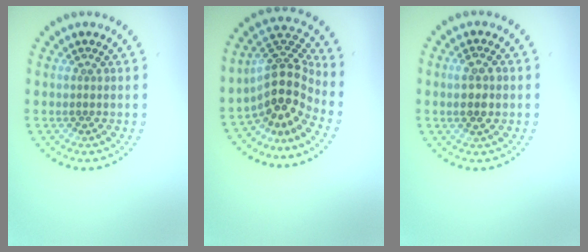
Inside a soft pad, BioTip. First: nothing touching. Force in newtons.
{"total": 4.7, "press": 3.5, "slide": 3.2}
{"total": 2.3, "press": 2.2, "slide": 0.6}